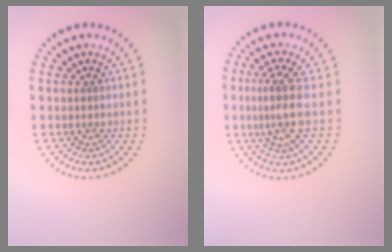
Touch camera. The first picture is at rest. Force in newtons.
{"total": 3.3, "press": 2.6, "slide": 2.1}